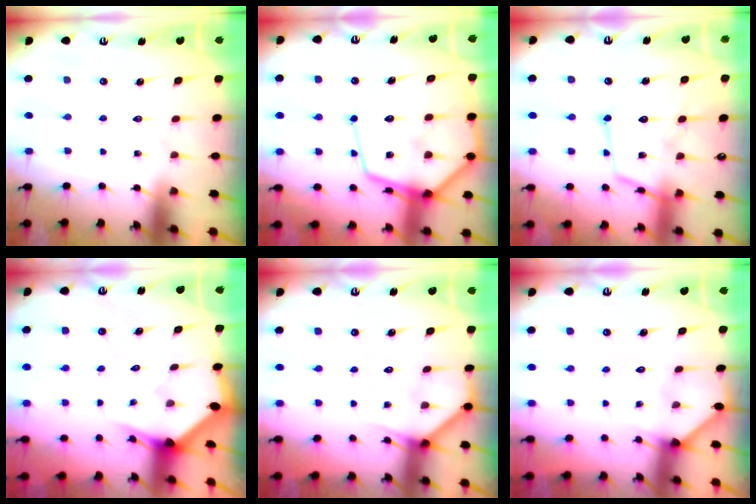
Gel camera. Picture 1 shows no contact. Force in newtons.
{"total": 15.8, "press": 15.7, "slide": 1.5}
{"total": 13.2, "press": 13.1, "slide": 1.2}
{"total": 2.2, "press": 2.2, "slide": 0.1}
{"total": 3.5, "press": 3.5, "slide": 0.2}
{"total": 2.0, "press": 2.0, "slide": 0.2}